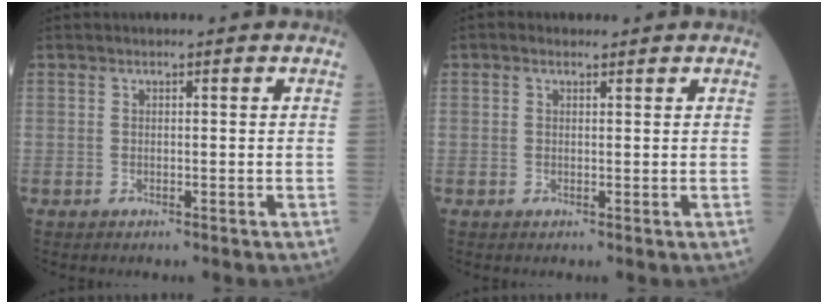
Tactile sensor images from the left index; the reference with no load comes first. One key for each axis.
{"total": 0.9, "fx": 0.6, "fy": 0.5, "fz": 0.5, "tx": -0.013, "ty": 0.006, "tz": 0.008}